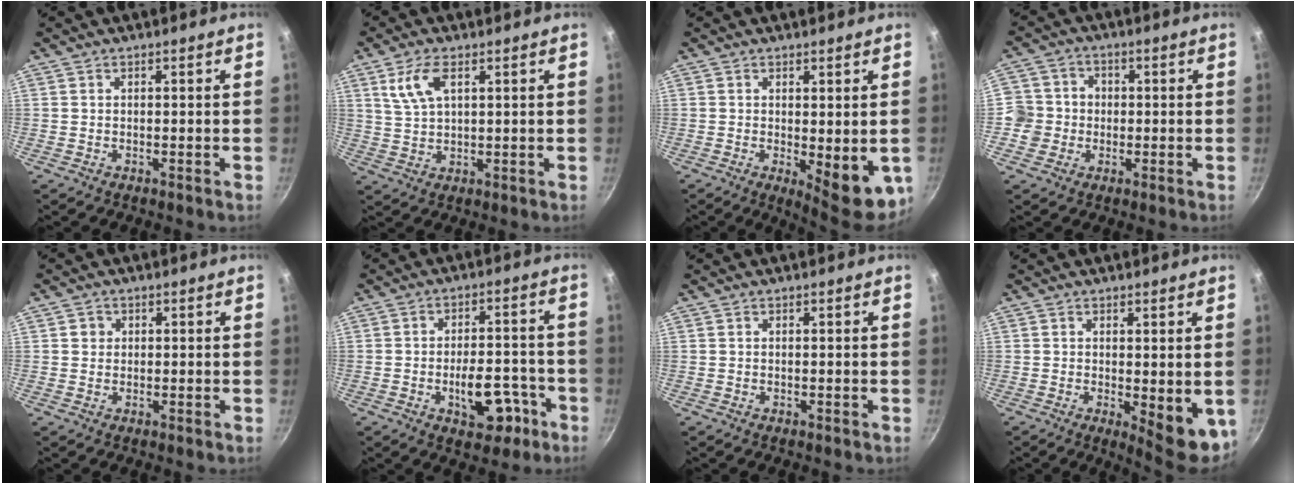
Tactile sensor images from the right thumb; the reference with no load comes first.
{"total": 6.5, "force": [2.8, 3.0, 5.0], "torque": [-0.104, -0.005, 0.062]}
{"total": 9.9, "force": [-2.4, 3.6, 8.9], "torque": [-0.103, -0.022, -0.020]}
{"total": 7.4, "force": [-0.9, 7.3, 1.3], "torque": [0.007, 0.020, -0.021]}
{"total": 1.8, "force": [0.4, 1.7, 0.4], "torque": [0.003, 0.001, 0.003]}
{"total": 9.9, "force": [-4.2, 5.4, 7.1], "torque": [-0.087, 0.038, -0.055]}
{"total": 0.0}
{"total": 8.1, "force": [-1.7, 2.8, 7.5], "torque": [-0.091, -0.022, -0.014]}